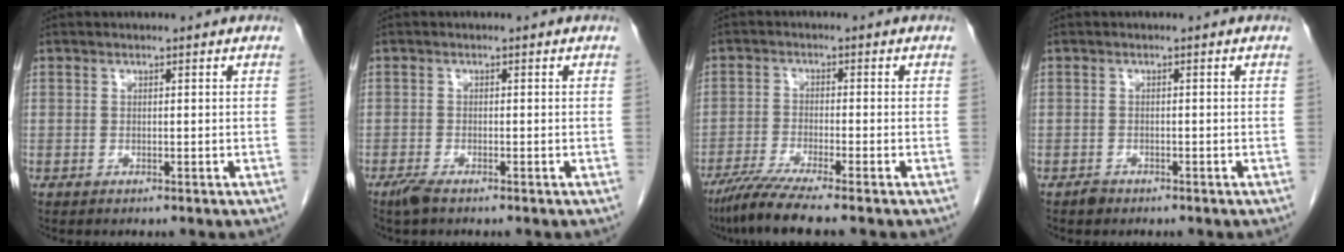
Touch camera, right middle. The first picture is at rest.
{"total": 2.0, "force": [-1.5, 0.4, 1.3], "torque": [-0.034, -0.006, -0.029]}
{"total": 6.8, "force": [-5.4, -1.0, 4.0], "torque": [-0.071, -0.025, -0.098]}
{"total": 1.0, "force": [-0.8, 0.6, 0.1], "torque": [-0.003, 0.002, -0.015]}